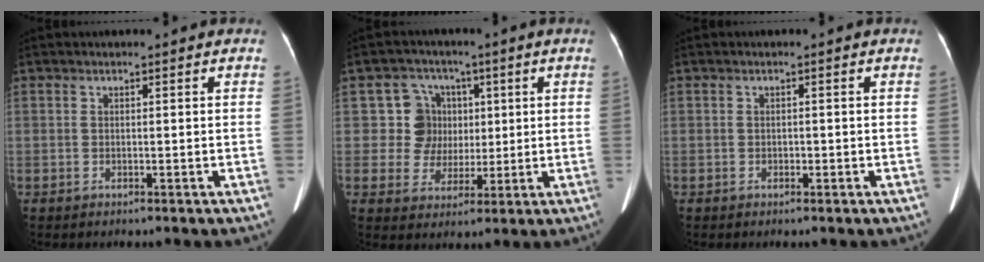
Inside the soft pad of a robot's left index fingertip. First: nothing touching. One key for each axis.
{"total": 7.0, "fx": 0.9, "fy": 6.9, "fz": -0.1, "tx": 0.012, "ty": 0.016, "tz": 0.023}
{"total": 0.7, "fx": -0.7, "fy": 0.2, "fz": 0.1, "tx": 0.002, "ty": -0.005, "tz": -0.009}